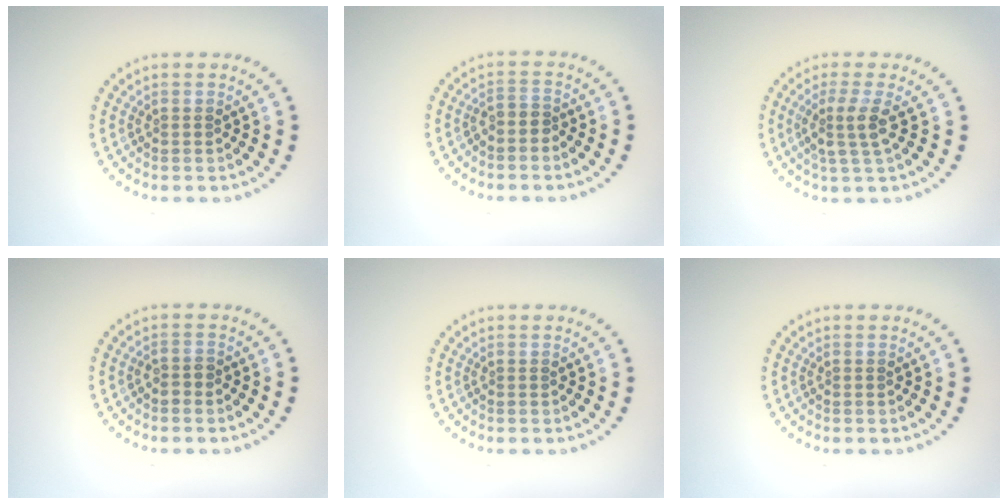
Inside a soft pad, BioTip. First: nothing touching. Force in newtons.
{"total": 1.2, "press": 0.8, "slide": 0.9}
{"total": 2.7, "press": 2.2, "slide": 1.6}
{"total": 1.0, "press": 0.8, "slide": 0.5}
{"total": 0.0}
{"total": 0.0}